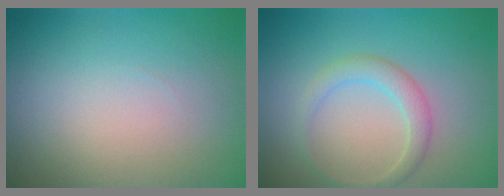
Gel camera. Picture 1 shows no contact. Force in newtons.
{"total": 2.2, "press": 2.2, "slide": 0.1}